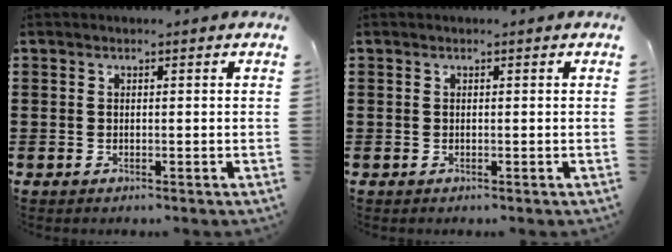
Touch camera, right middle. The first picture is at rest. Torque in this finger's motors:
{"motor_torque": [-0.14, 0.14, 0.00, 0.00]}